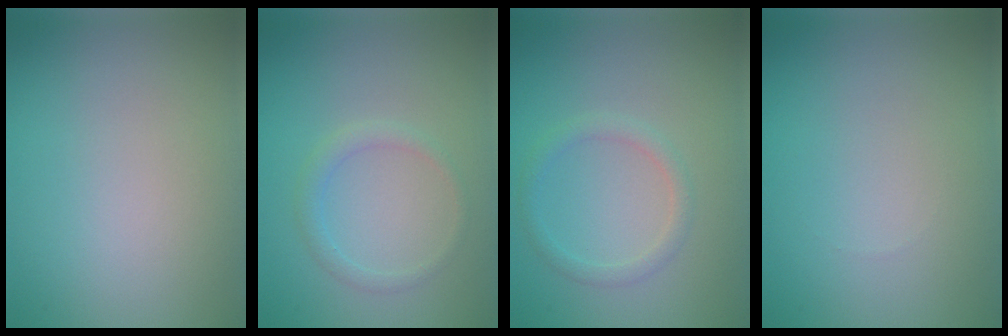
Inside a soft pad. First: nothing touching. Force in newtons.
{"total": 1.4, "press": 1.4, "slide": 0.1}
{"total": 1.6, "press": 1.6, "slide": 0.1}
{"total": 0.0}